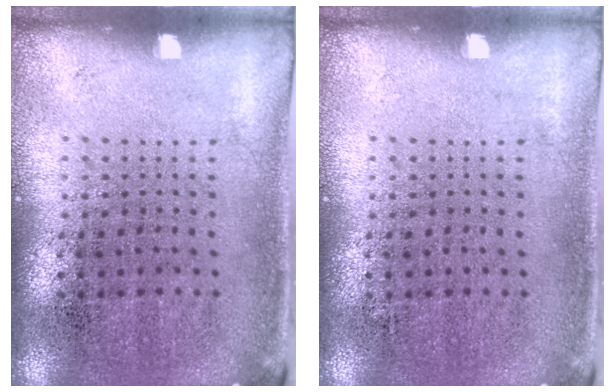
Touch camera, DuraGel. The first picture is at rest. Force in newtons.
{"total": 0.0}